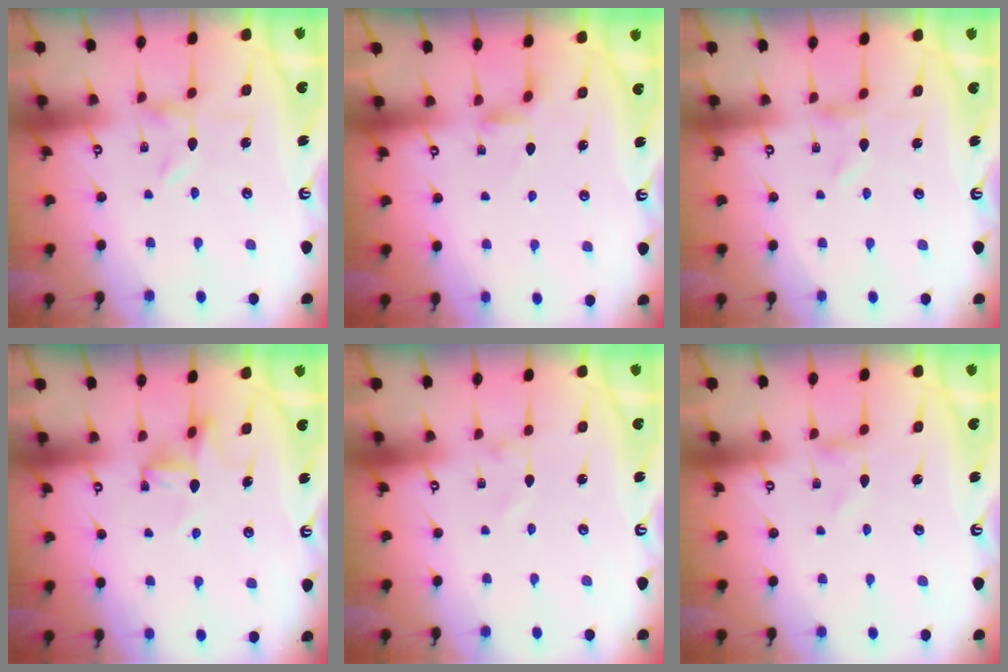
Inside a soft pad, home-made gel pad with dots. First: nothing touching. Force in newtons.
{"total": 3.4, "press": 3.3, "slide": 0.5}
{"total": 0.0}
{"total": 5.5, "press": 5.5, "slide": 0.5}
{"total": 1.3, "press": 1.3, "slide": 0.0}
{"total": 0.0}